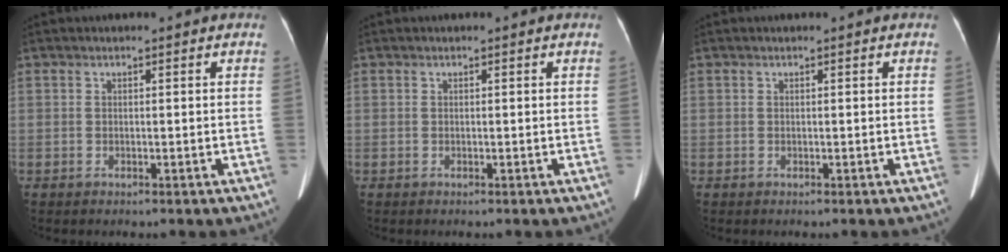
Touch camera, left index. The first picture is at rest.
{"total": 0.0}
{"total": 0.0}